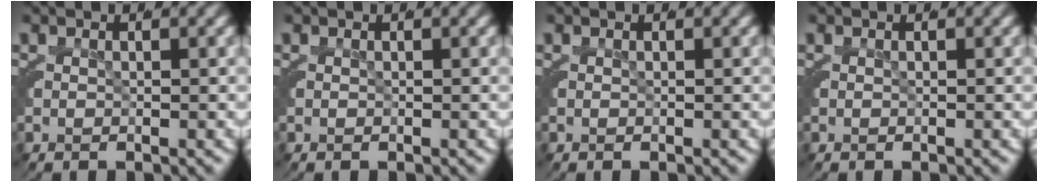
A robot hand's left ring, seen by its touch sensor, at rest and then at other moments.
{"total": 0.0}
{"total": 0.0}
{"total": 0.0}